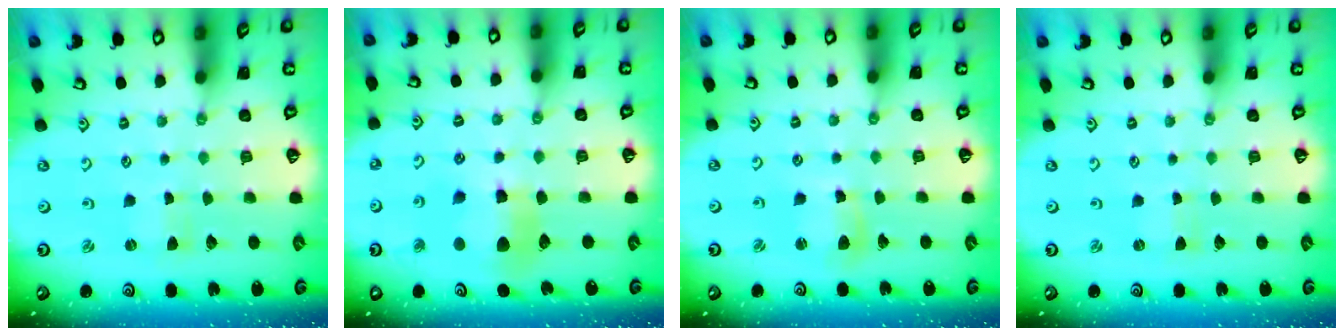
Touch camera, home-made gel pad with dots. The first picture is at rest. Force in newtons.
{"total": 11.1, "press": 11.0, "slide": 1.6}
{"total": 6.7, "press": 6.6, "slide": 1.1}
{"total": 0.0}